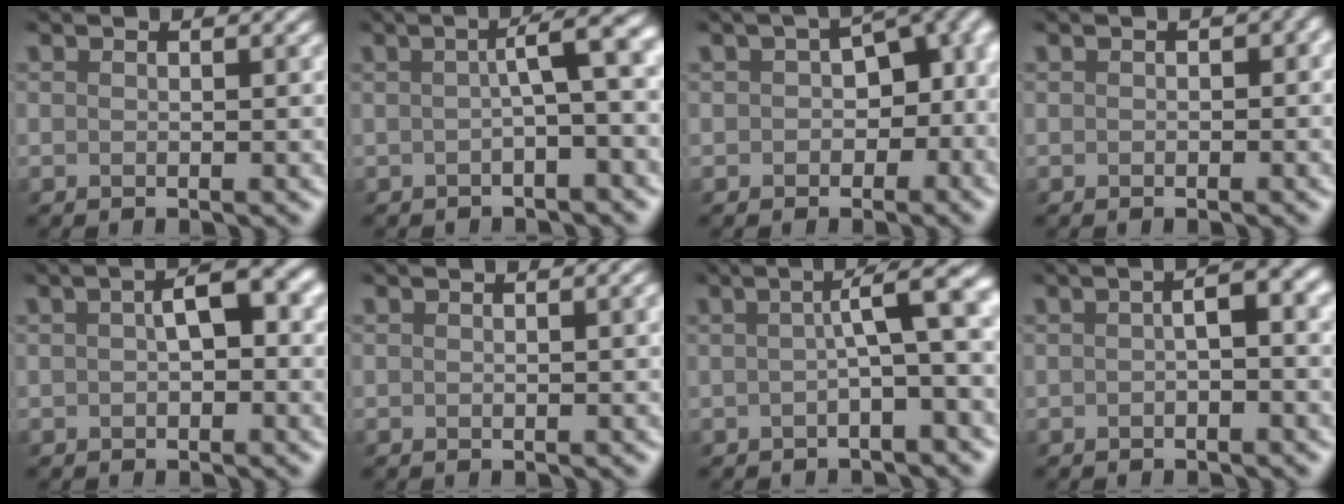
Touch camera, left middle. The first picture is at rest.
{"total": 4.2, "force": [-0.2, 0.7, 4.1], "torque": [-0.050, 0.020, -0.012]}
{"total": 7.9, "force": [-0.3, 5.4, 5.8], "torque": [-0.039, 0.012, -0.004]}
{"total": 1.7, "force": [-0.3, 1.2, 1.2], "torque": [-0.004, 0.006, -0.010]}
{"total": 2.6, "force": [-0.1, 1.0, 2.4], "torque": [-0.039, 0.013, -0.008]}
{"total": 0.7, "force": [-0.2, 0.3, 0.6], "torque": [-0.001, 0.003, -0.003]}
{"total": 5.3, "force": [-0.2, 0.9, 5.2], "torque": [-0.061, 0.024, -0.013]}
{"total": 2.7, "force": [-0.6, 0.7, 2.5], "torque": [-0.041, 0.009, -0.015]}